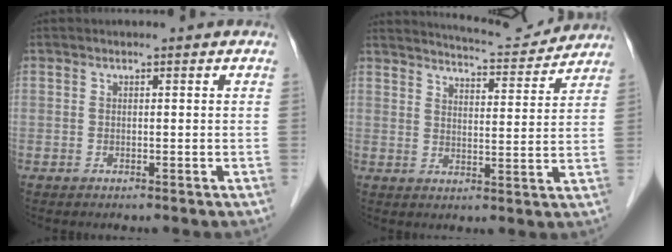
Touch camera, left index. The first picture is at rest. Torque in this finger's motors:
{"motor_torque": [0.56, -0.87, 0.26, 0.05]}